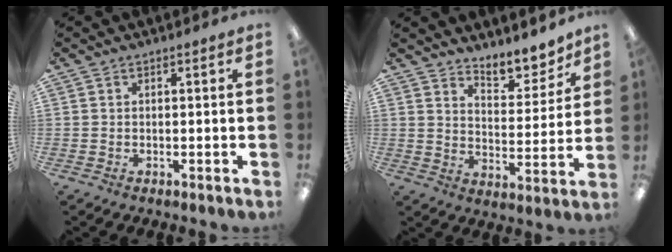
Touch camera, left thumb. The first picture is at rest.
{"total": 8.4, "force": [7.7, 2.8, 1.9], "torque": [-0.013, -0.075, 0.134]}